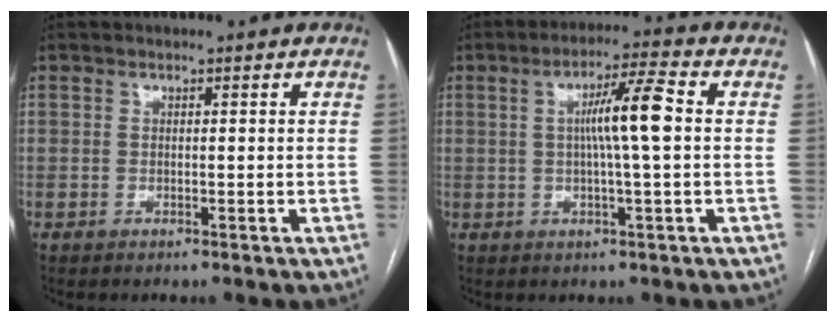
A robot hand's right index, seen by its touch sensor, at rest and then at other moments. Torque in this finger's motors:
{"motor_torque": [1.19, 0.33, 0.46, 0.15]}